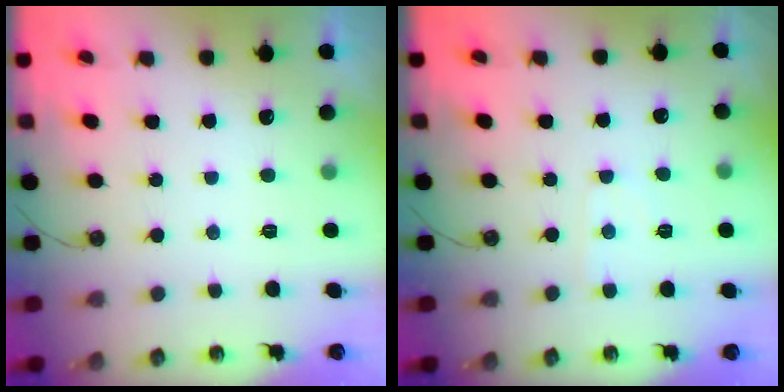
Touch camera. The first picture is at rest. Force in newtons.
{"total": 4.1, "press": 4.1, "slide": 0.4}